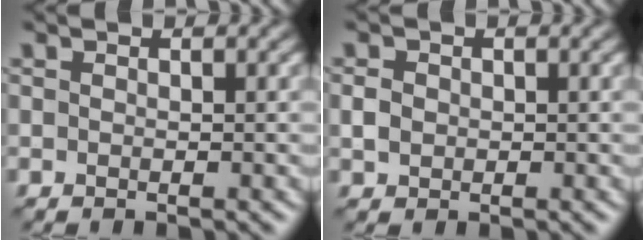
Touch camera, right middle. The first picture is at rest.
{"total": 1.4, "force": [0.0, 1.2, 0.7], "torque": [-0.016, 0.001, -0.003]}